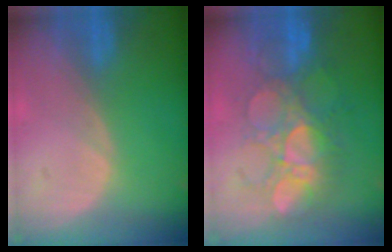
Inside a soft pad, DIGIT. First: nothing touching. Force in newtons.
{"total": 9.0, "press": 8.8, "slide": 1.8}